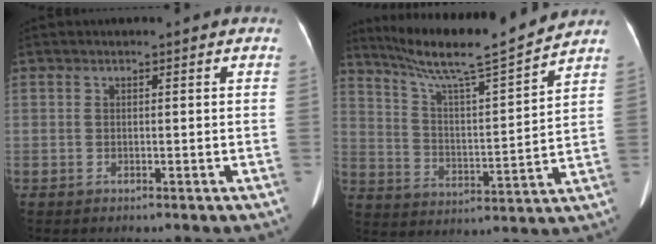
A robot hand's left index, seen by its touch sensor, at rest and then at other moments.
{"total": 15.5, "force": [14.0, -1.2, 6.6], "torque": [-0.120, -0.008, 0.230]}